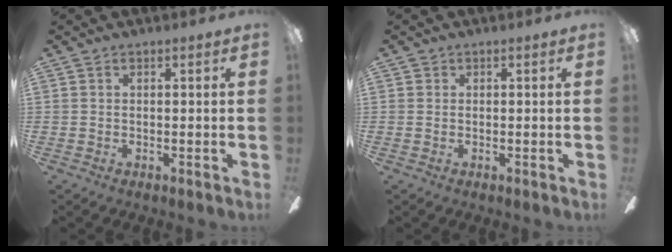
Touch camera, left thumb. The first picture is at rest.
{"total": 0.0}